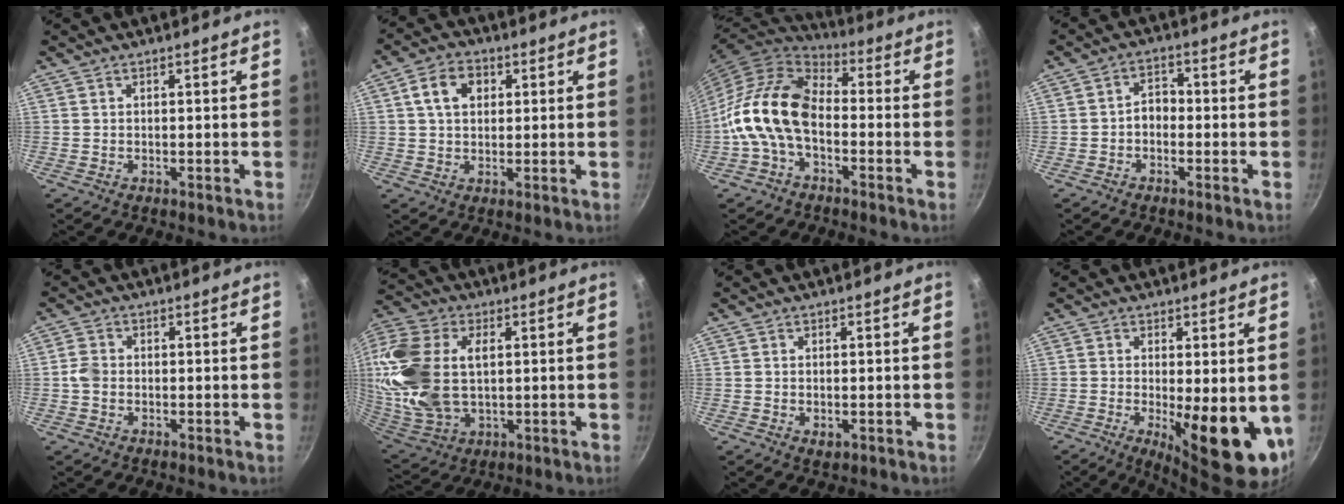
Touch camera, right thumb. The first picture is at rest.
{"total": 7.3, "force": [2.1, 5.3, 4.5], "torque": [-0.061, 0.008, 0.028]}
{"total": 14.7, "force": [-3.3, 9.0, 11.1], "torque": [-0.193, 0.042, -0.082]}
{"total": 3.7, "force": [-1.1, 2.6, 2.3], "torque": [-0.022, 0.022, -0.026]}
{"total": 2.9, "force": [-0.5, 2.4, 1.6], "torque": [-0.028, 0.010, -0.015]}
{"total": 25.2, "force": [4.0, 16.4, 18.7], "torque": [-0.421, 0.002, 0.075]}
{"total": 1.9, "force": [-0.3, 1.1, 1.5], "torque": [-0.023, -0.004, -0.002]}
{"total": 13.2, "force": [-2.1, 4.1, 12.4], "torque": [-0.152, -0.015, -0.016]}